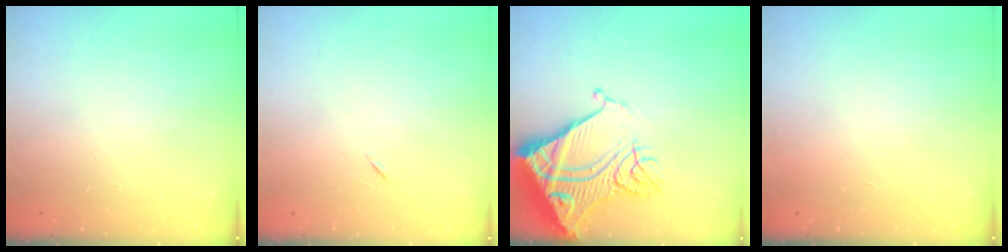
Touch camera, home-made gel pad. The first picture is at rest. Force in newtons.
{"total": 4.9, "press": 4.5, "slide": 1.9}
{"total": 20.1, "press": 19.9, "slide": 2.6}
{"total": 1.7, "press": 1.7, "slide": 0.1}